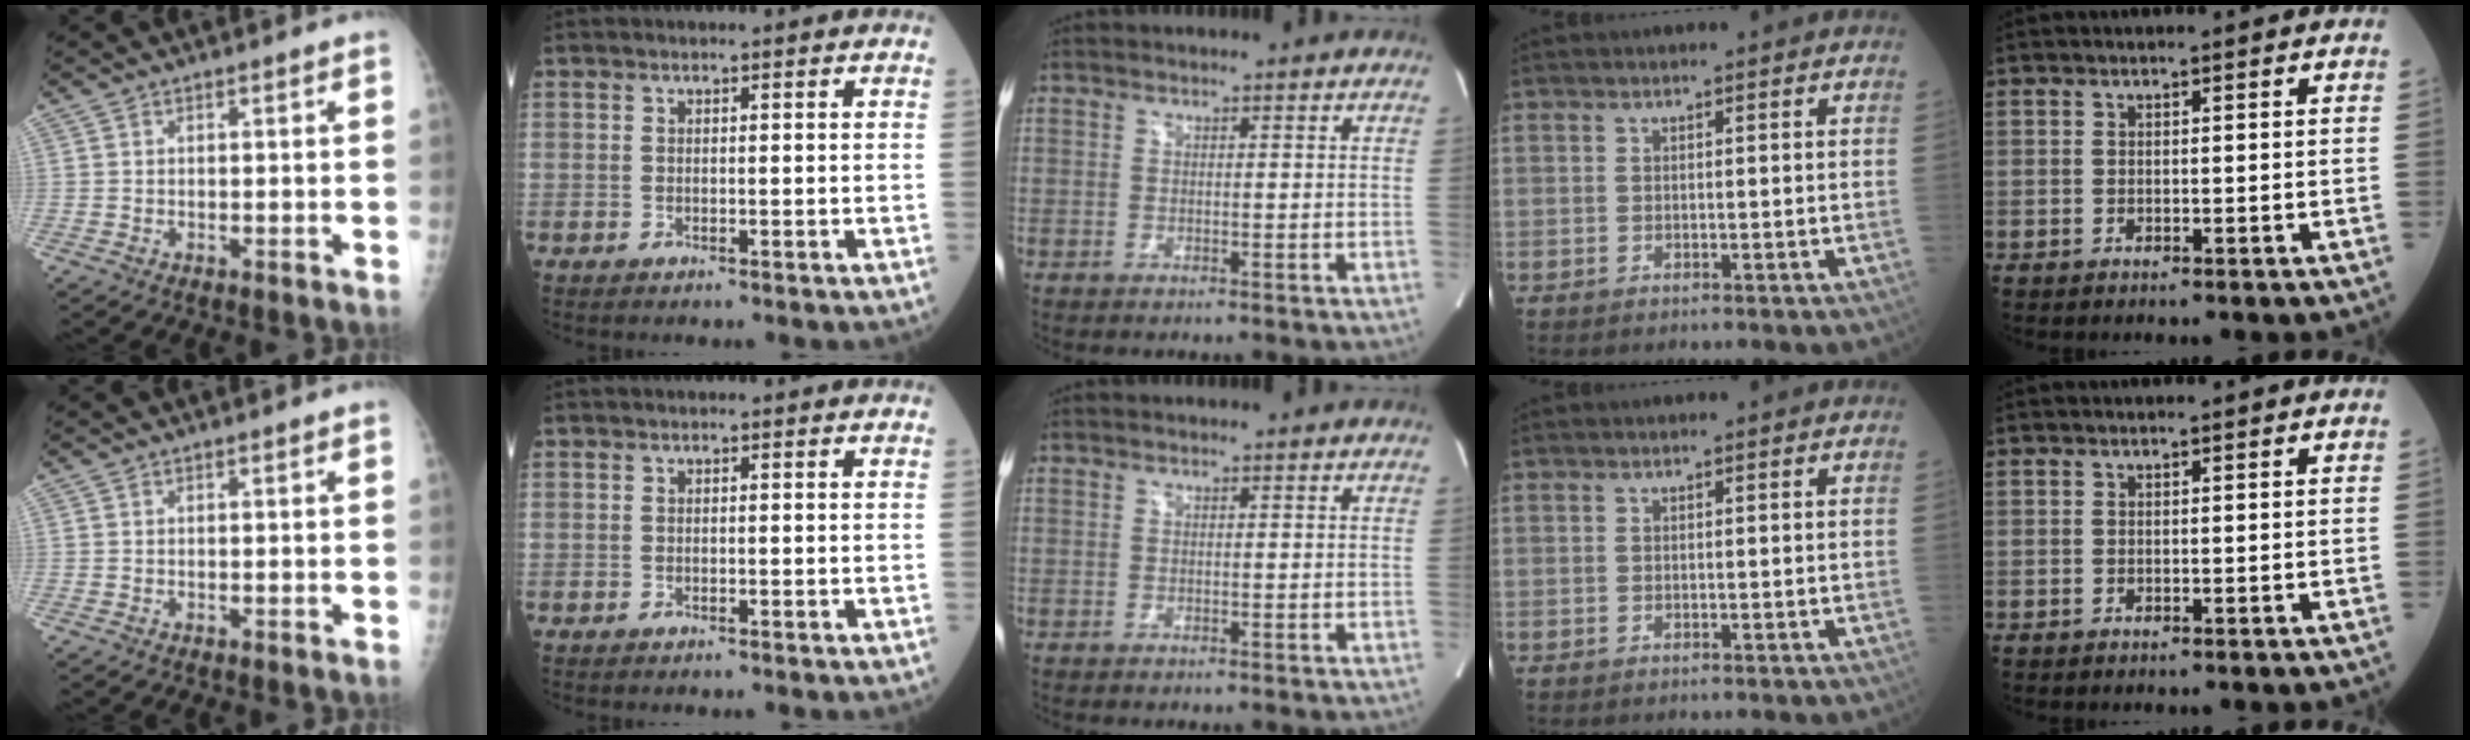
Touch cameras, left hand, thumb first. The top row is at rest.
{}